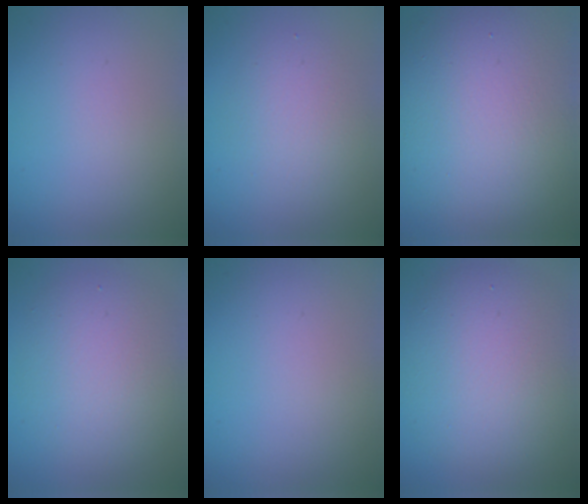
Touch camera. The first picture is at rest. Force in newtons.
{"total": 2.9, "press": 2.9, "slide": 0.3}
{"total": 13.7, "press": 13.6, "slide": 1.2}
{"total": 5.3, "press": 5.3, "slide": 0.5}
{"total": 0.0}
{"total": 7.9, "press": 7.9, "slide": 0.4}